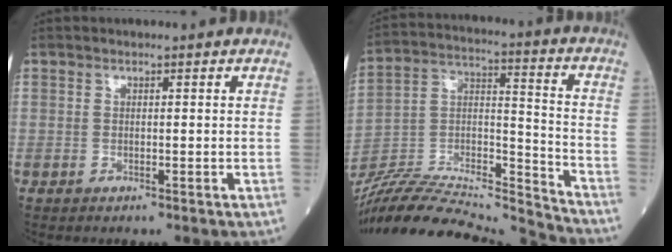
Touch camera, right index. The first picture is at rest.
{"total": 23.9, "force": [-22.6, 1.1, 7.5], "torque": [-0.156, 0.012, -0.378]}